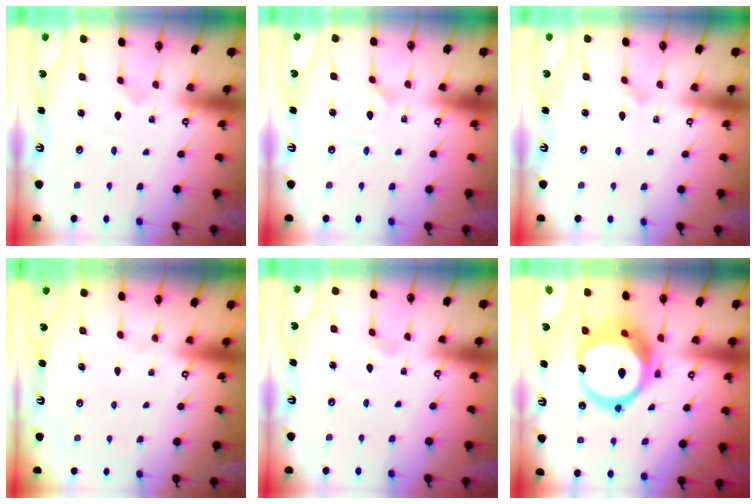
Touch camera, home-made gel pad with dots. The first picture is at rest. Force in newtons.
{"total": 1.6, "press": 1.5, "slide": 0.4}
{"total": 0.9, "press": 0.9, "slide": 0.0}
{"total": 0.0}
{"total": 1.8, "press": 1.8, "slide": 0.4}
{"total": 17.2, "press": 17.0, "slide": 2.4}